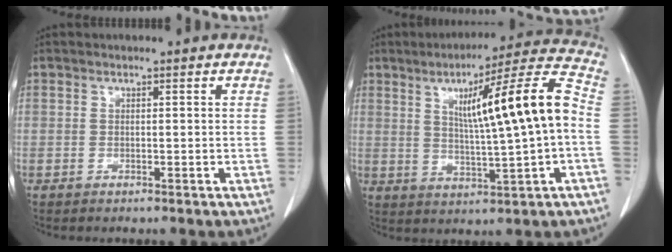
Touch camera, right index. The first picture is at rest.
{"total": 15.2, "force": [1.3, 0.1, 15.1], "torque": [-0.235, 0.017, 0.022]}